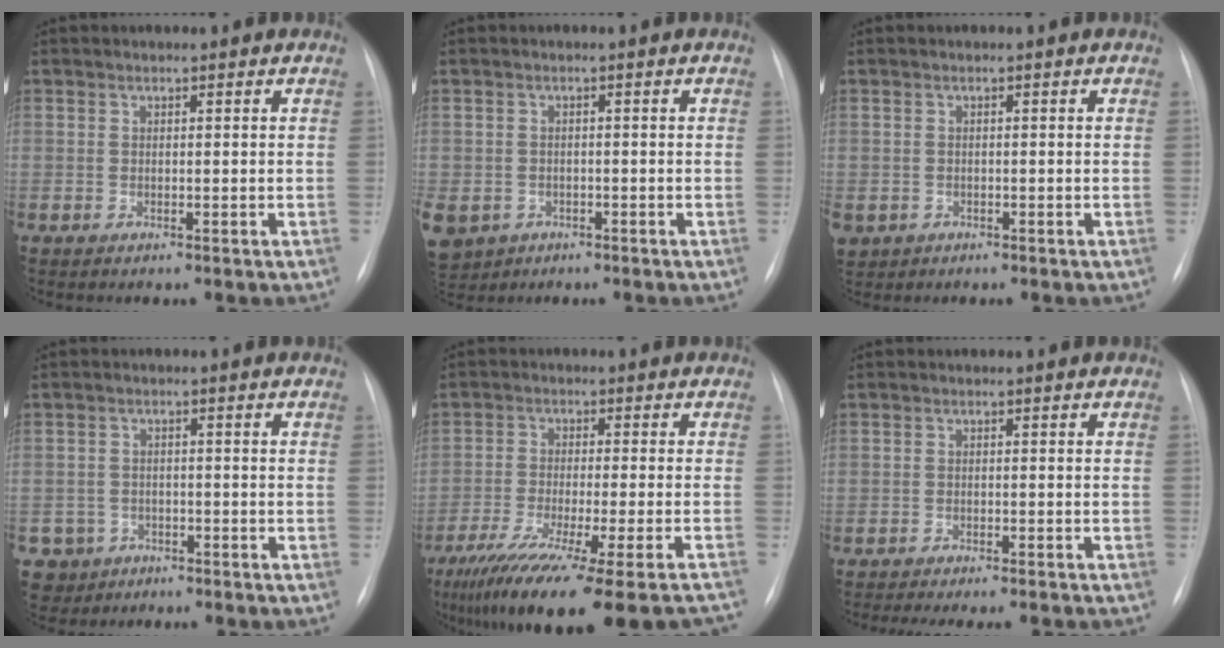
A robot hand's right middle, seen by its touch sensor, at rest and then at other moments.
{"total": 10.2, "force": [-4.8, 8.3, 3.4], "torque": [-0.110, -0.003, -0.065]}
{"total": 3.2, "force": [-1.7, 2.6, 0.8], "torque": [-0.019, -0.002, -0.023]}
{"total": 6.1, "force": [-3.6, 4.9, -0.2], "torque": [0.002, 0.008, -0.057]}
{"total": 24.7, "force": [-20.4, 0.7, 14.0], "torque": [-0.176, -0.069, -0.295]}
{"total": 10.9, "force": [-9.6, 1.8, 4.8], "torque": [-0.059, -0.008, -0.121]}